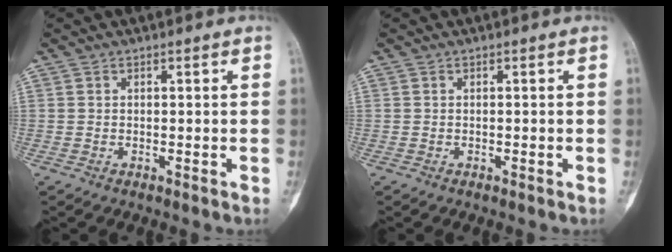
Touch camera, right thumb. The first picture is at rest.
{"total": 0.0}